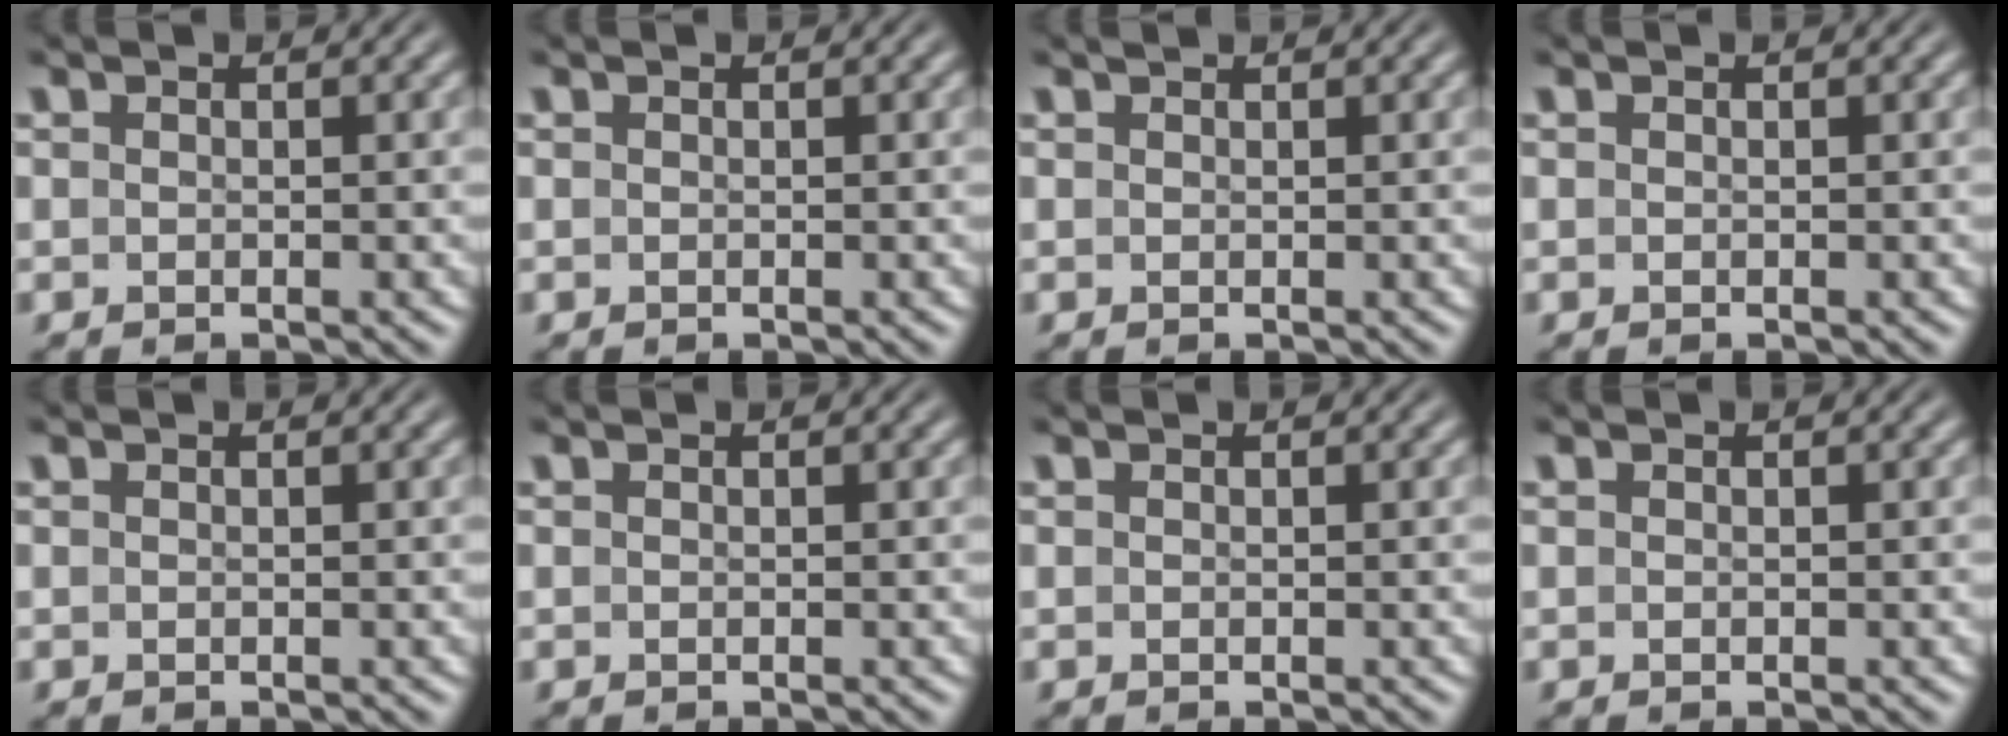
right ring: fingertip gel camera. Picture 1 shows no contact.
{"total": 0.0}
{"total": 0.6, "force": [0.4, -0.5, -0.1], "torque": [0.006, -0.002, 0.010]}
{"total": 0.0}
{"total": 0.0}
{"total": 0.0}
{"total": 0.0}
{"total": 0.0}